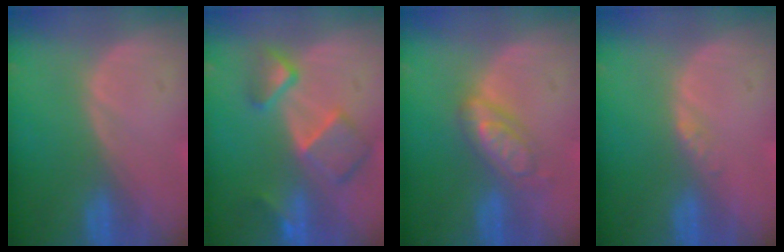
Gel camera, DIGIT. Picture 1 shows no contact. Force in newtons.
{"total": 7.9, "press": 6.9, "slide": 4.0}
{"total": 5.3, "press": 5.2, "slide": 0.2}
{"total": 1.1, "press": 1.1, "slide": 0.1}